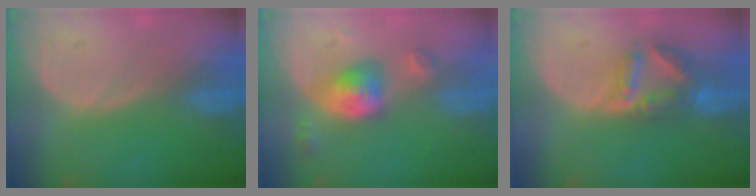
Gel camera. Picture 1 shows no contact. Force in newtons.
{"total": 5.6, "press": 5.4, "slide": 1.8}
{"total": 7.1, "press": 6.2, "slide": 3.6}